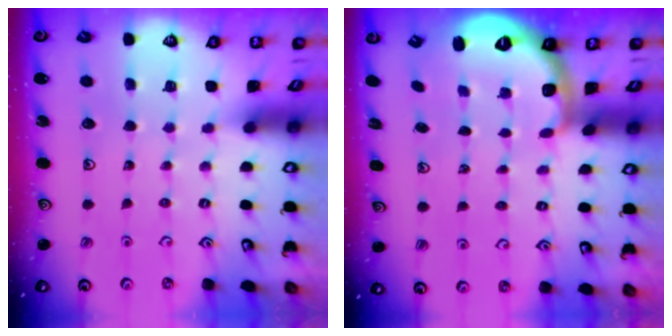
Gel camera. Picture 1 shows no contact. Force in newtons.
{"total": 2.5, "press": 1.9, "slide": 1.6}